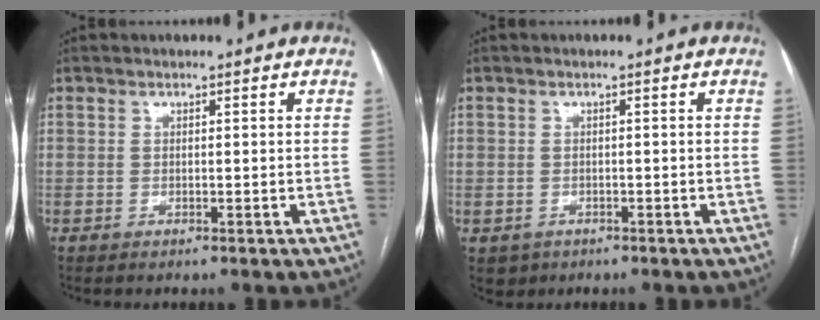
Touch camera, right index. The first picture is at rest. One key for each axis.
{"total": 2.6, "fx": -1.1, "fy": 2.3, "fz": 0.4, "tx": -0.003, "ty": 0.003, "tz": -0.011}